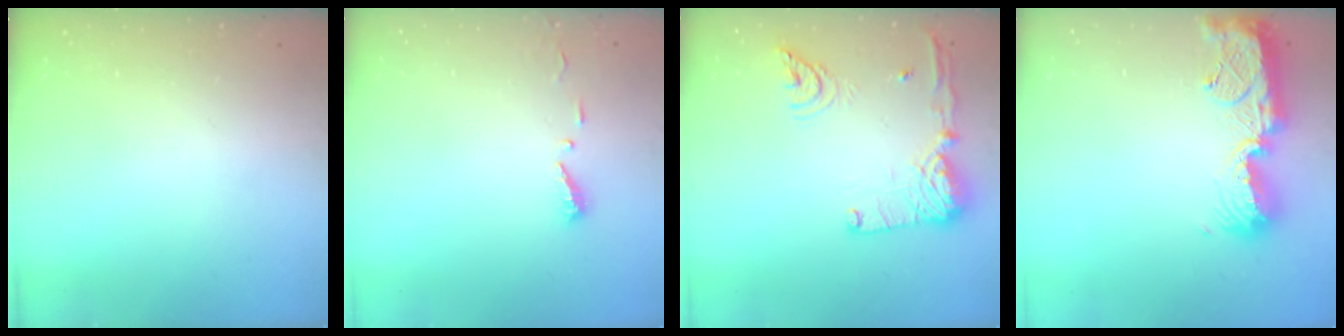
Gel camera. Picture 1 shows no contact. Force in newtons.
{"total": 4.7, "press": 4.7, "slide": 0.5}
{"total": 16.7, "press": 16.5, "slide": 2.8}
{"total": 13.1, "press": 13.1, "slide": 0.8}